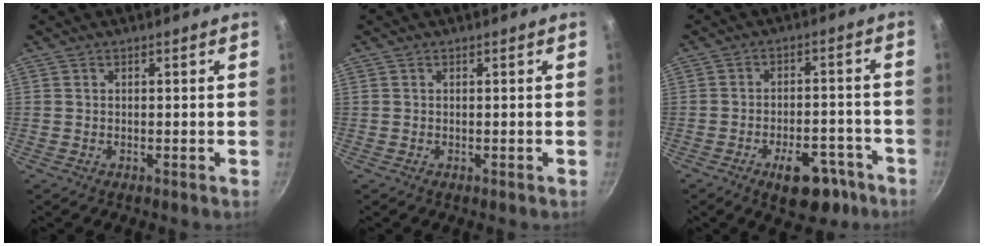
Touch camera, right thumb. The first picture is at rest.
{"total": 0.0}
{"total": 9.7, "force": [-5.7, 4.7, 6.3], "torque": [-0.073, 0.034, -0.079]}